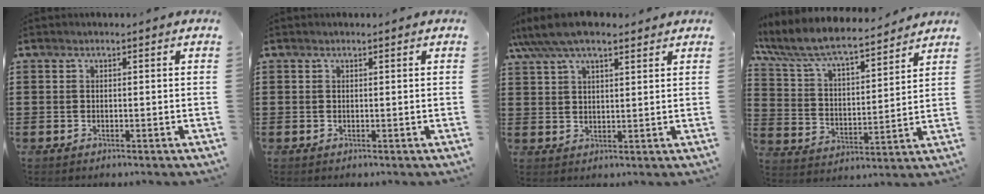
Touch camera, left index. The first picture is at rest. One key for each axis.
{"total": 0.0}
{"total": 6.5, "fx": 5.2, "fy": 1.8, "fz": 3.4, "tx": -0.080, "ty": -0.004, "tz": 0.095}
{"total": 7.4, "fx": 6.8, "fy": 1.1, "fz": 2.8, "tx": -0.085, "ty": -0.043, "tz": 0.113}